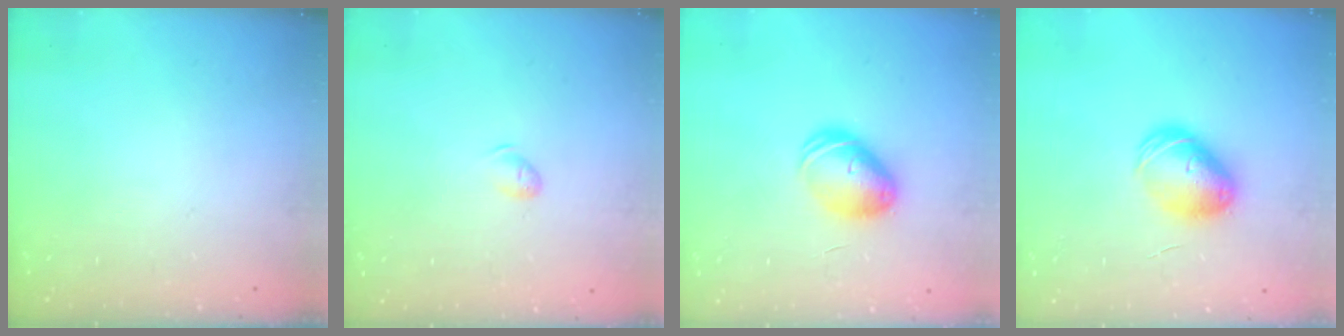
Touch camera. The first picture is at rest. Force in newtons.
{"total": 4.7, "press": 4.6, "slide": 0.8}
{"total": 9.0, "press": 8.9, "slide": 1.3}
{"total": 8.6, "press": 8.5, "slide": 1.3}